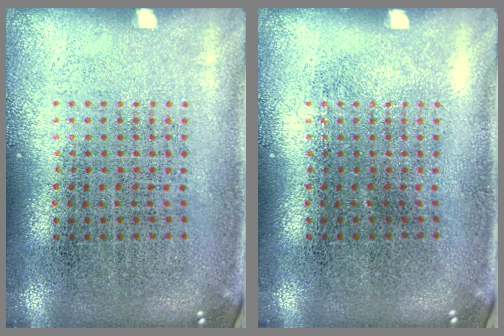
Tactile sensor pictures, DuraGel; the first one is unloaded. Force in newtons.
{"total": 0.0}